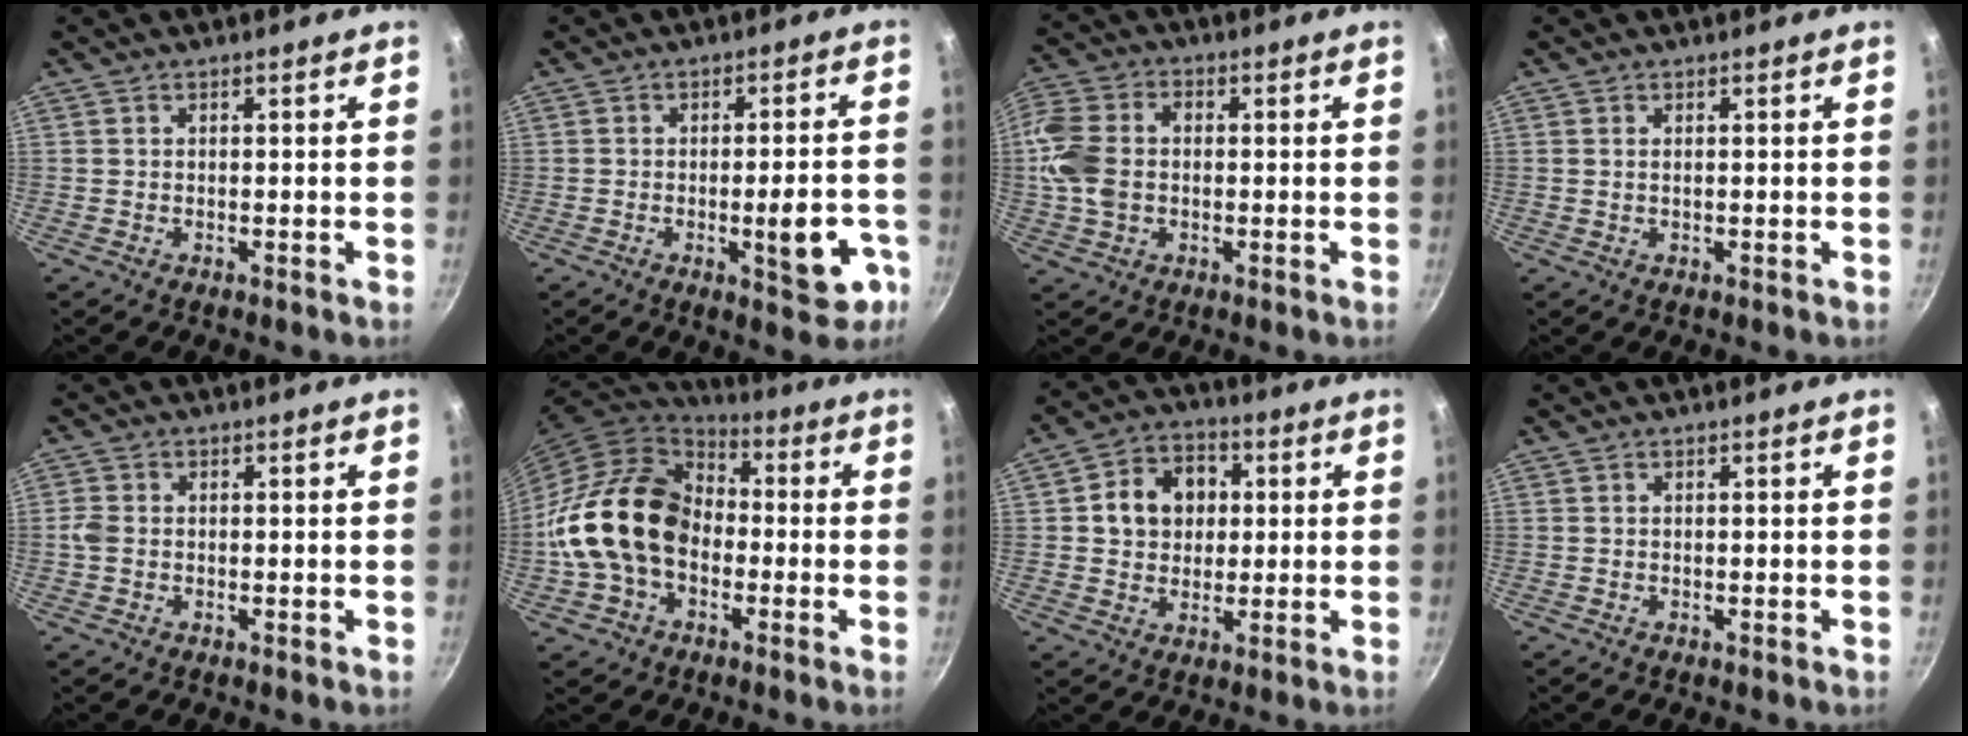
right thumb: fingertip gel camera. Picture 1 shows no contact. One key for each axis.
{"total": 9.7, "fx": -3.4, "fy": 3.4, "fz": 8.5, "tx": -0.083, "ty": 0.021, "tz": -0.039}
{"total": 12.8, "fx": -0.2, "fy": 9.5, "fz": 8.6, "tx": -0.174, "ty": 0.018, "tz": -0.018}
{"total": 0.5, "fx": 0.2, "fy": 0.2, "fz": 0.4, "tx": -0.007, "ty": 0.001, "tz": 0.004}
{"total": 2.5, "fx": -0.3, "fy": 2.0, "fz": 1.5, "tx": -0.034, "ty": 0.004, "tz": -0.009}
{"total": 19.1, "fx": -2.4, "fy": 14.4, "fz": 12.3, "tx": -0.196, "ty": 0.046, "tz": -0.055}
{"total": 10.4, "fx": 1.8, "fy": 8.6, "fz": 5.5, "tx": -0.059, "ty": 0.011, "tz": 0.019}
{"total": 0.0}